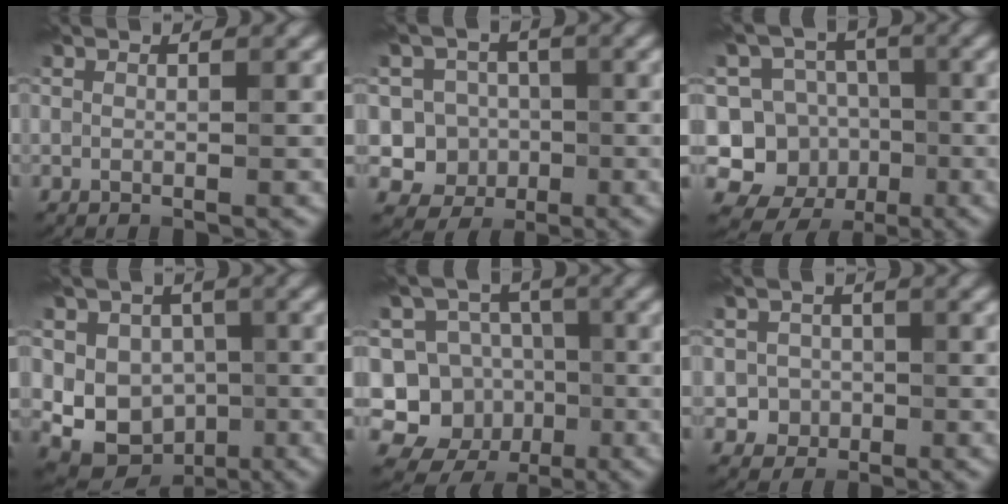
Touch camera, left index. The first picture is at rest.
{"total": 4.7, "force": [-1.0, 4.5, 1.2], "torque": [0.005, 0.008, -0.038]}
{"total": 6.9, "force": [-1.4, 6.5, 2.0], "torque": [-0.010, -0.002, -0.042]}
{"total": 7.9, "force": [-0.6, 6.9, 3.7], "torque": [-0.045, 0.001, -0.027]}
{"total": 8.1, "force": [-2.1, 7.5, 2.2], "torque": [-0.025, 0.011, -0.052]}
{"total": 2.2, "force": [-0.5, 2.1, 0.4], "torque": [0.013, 0.000, -0.012]}